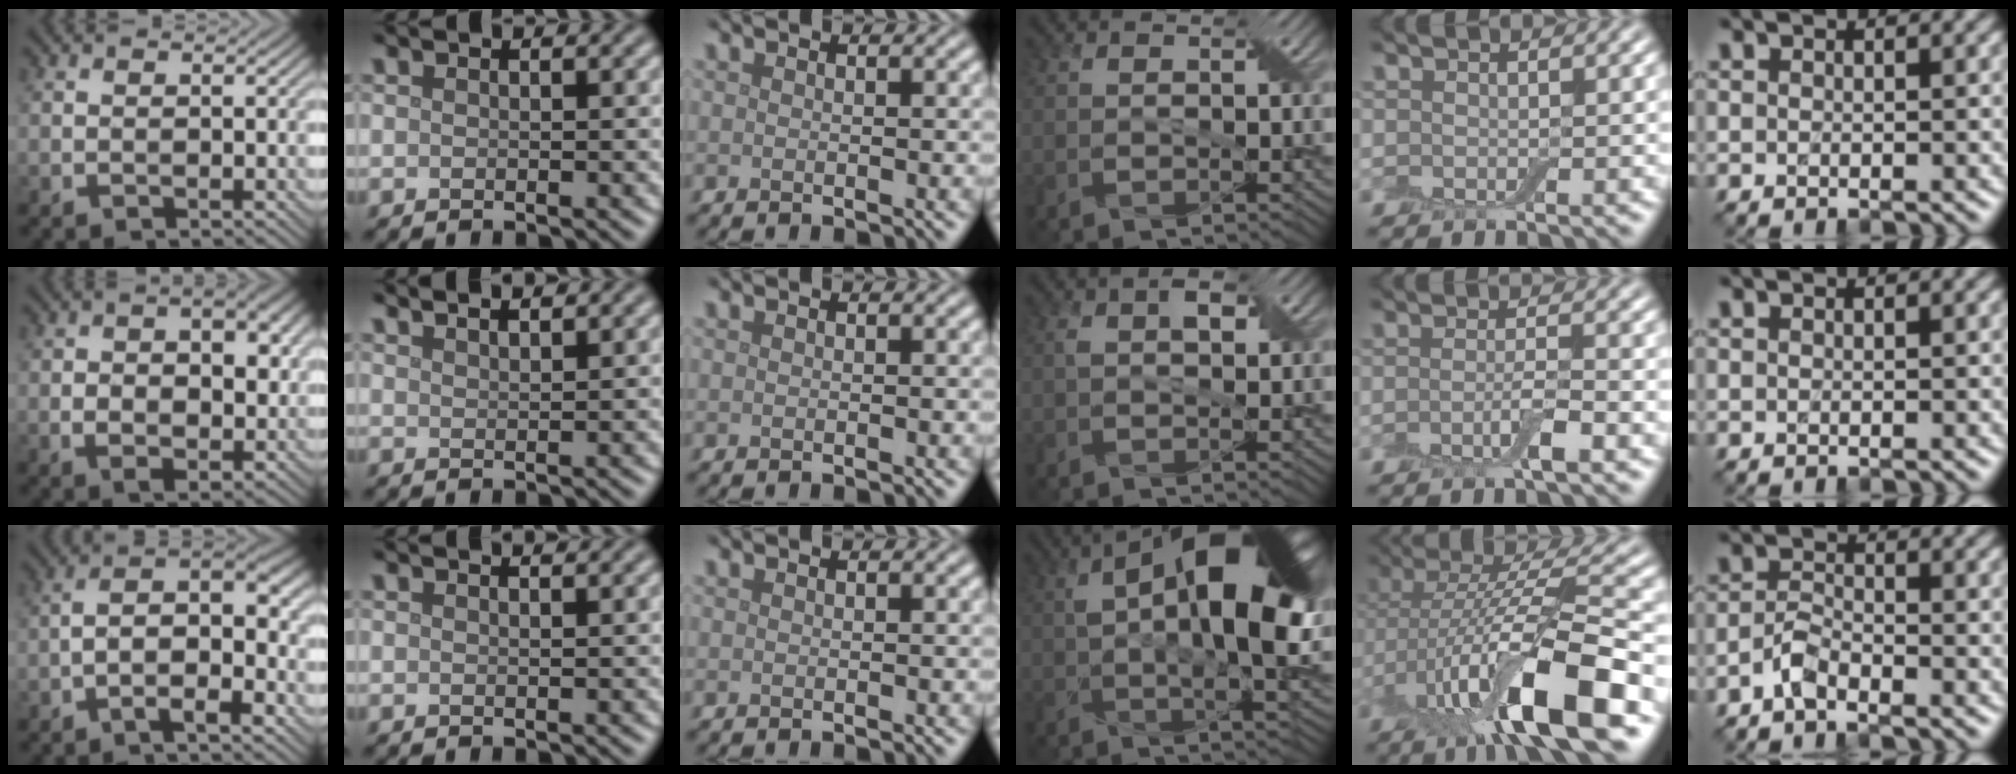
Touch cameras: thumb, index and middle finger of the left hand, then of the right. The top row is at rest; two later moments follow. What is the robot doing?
{"motion": "insert", "object": "backpack"}